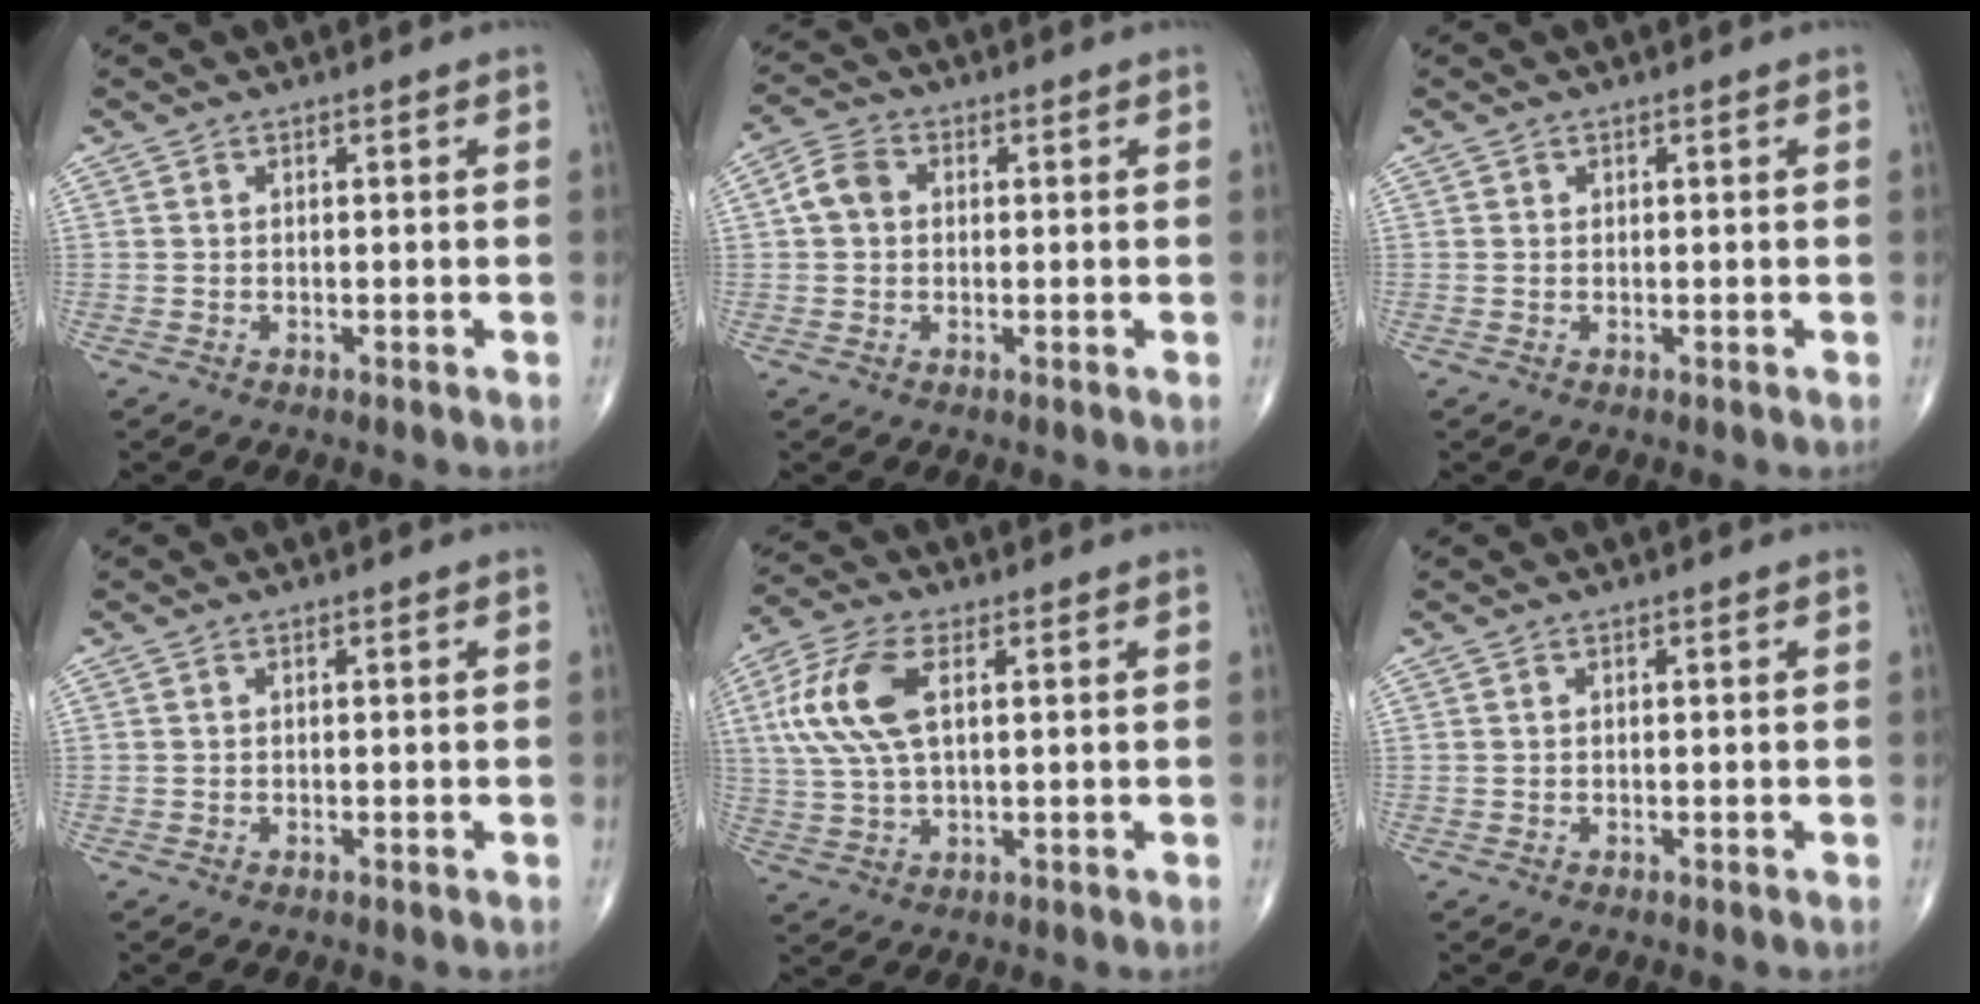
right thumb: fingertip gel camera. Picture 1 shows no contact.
{"total": 4.8, "force": [0.5, 3.8, 2.8], "torque": [-0.052, 0.014, 0.002]}
{"total": 0.0}
{"total": 0.0}
{"total": 12.0, "force": [3.0, 5.8, 10.0], "torque": [-0.233, 0.009, 0.059]}
{"total": 0.0}